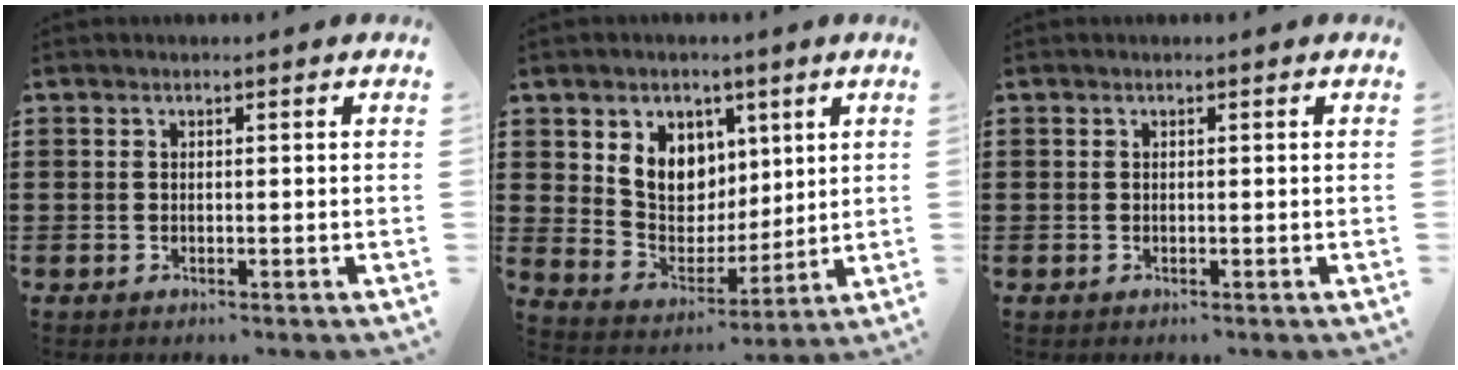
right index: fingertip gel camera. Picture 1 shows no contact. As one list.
[{"total": 7.6, "force": [3.4, 6.6, 1.9], "torque": [-0.063, -0.014, 0.064]}, {"total": 0.0}]